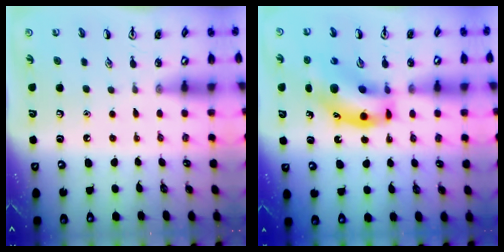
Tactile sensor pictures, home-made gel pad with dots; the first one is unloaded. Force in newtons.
{"total": 16.3, "press": 15.9, "slide": 3.6}